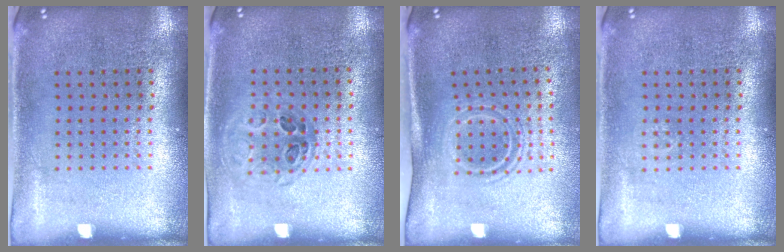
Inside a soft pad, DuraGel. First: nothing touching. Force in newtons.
{"total": 1.0, "press": 0.9, "slide": 0.4}
{"total": 1.7, "press": 1.1, "slide": 1.2}
{"total": 0.5, "press": 0.5, "slide": 0.2}